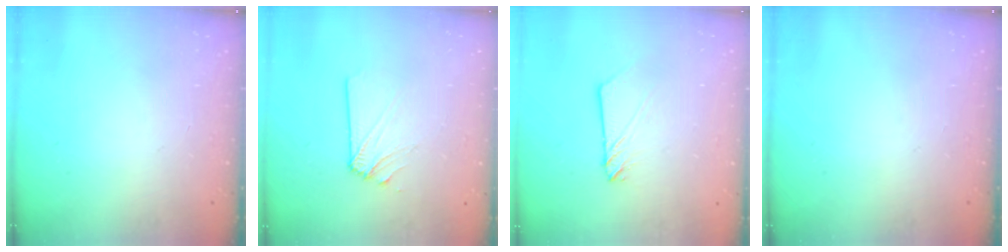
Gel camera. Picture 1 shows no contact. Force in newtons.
{"total": 2.9, "press": 2.8, "slide": 0.5}
{"total": 3.2, "press": 3.2, "slide": 0.2}
{"total": 0.0}